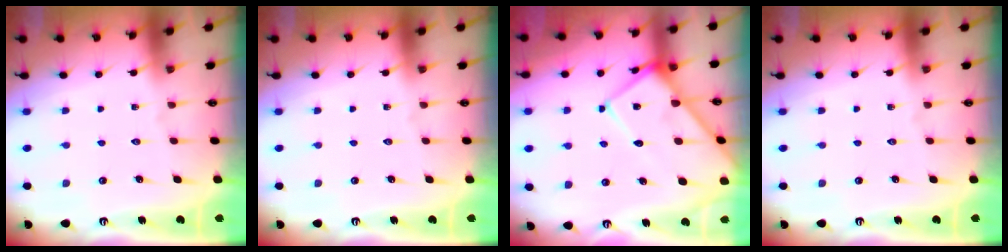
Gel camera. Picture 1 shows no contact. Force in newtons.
{"total": 0.0}
{"total": 12.5, "press": 12.5, "slide": 1.2}
{"total": 0.0}